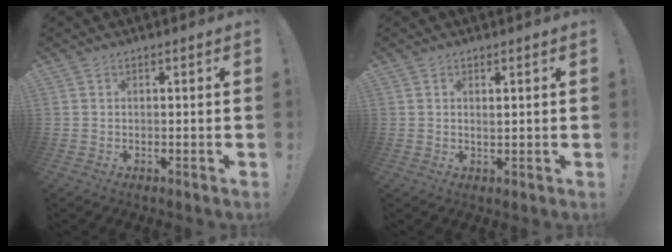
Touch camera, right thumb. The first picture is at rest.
{"total": 1.2, "force": [0.5, 0.2, 1.0], "torque": [-0.012, -0.003, 0.007]}